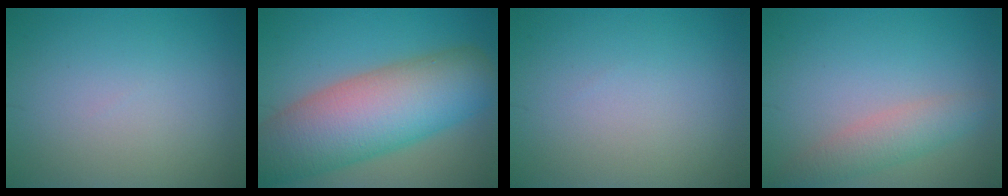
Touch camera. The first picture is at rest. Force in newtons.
{"total": 12.3, "press": 12.3, "slide": 0.4}
{"total": 0.0}
{"total": 2.9, "press": 2.9, "slide": 0.2}